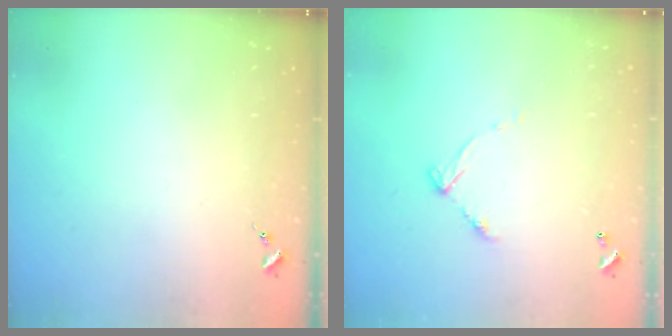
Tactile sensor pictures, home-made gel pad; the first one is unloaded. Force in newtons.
{"total": 5.8, "press": 5.8, "slide": 0.4}